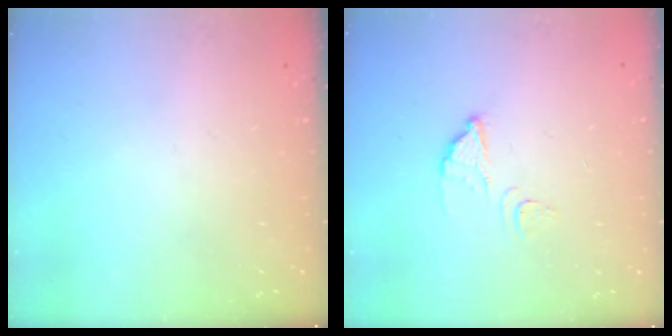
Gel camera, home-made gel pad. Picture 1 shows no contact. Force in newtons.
{"total": 2.5, "press": 2.5, "slide": 0.2}